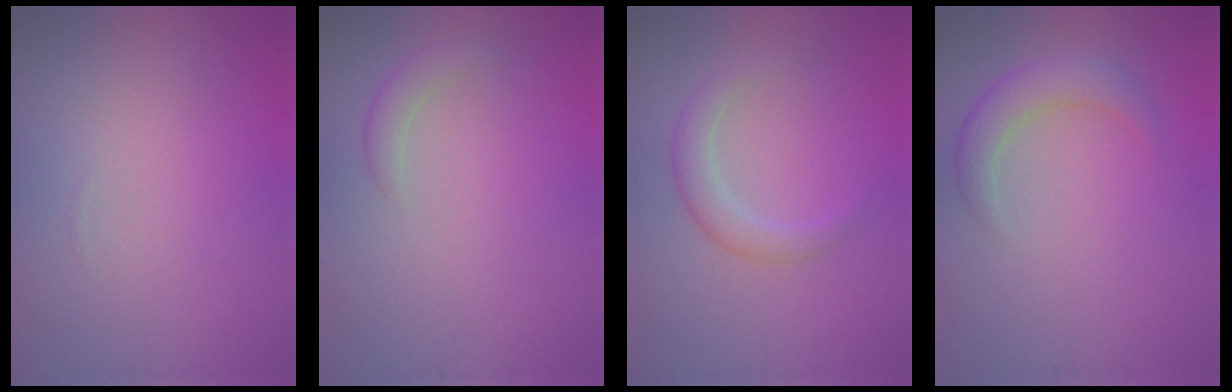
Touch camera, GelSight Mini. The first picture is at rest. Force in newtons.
{"total": 1.4, "press": 1.4, "slide": 0.1}
{"total": 2.3, "press": 2.3, "slide": 0.2}
{"total": 3.0, "press": 3.0, "slide": 0.1}